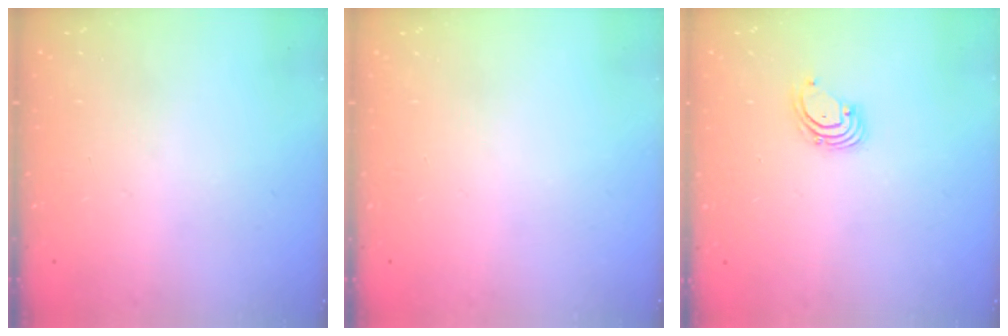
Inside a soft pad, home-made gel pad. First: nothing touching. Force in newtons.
{"total": 0.0}
{"total": 1.8, "press": 1.8, "slide": 0.2}